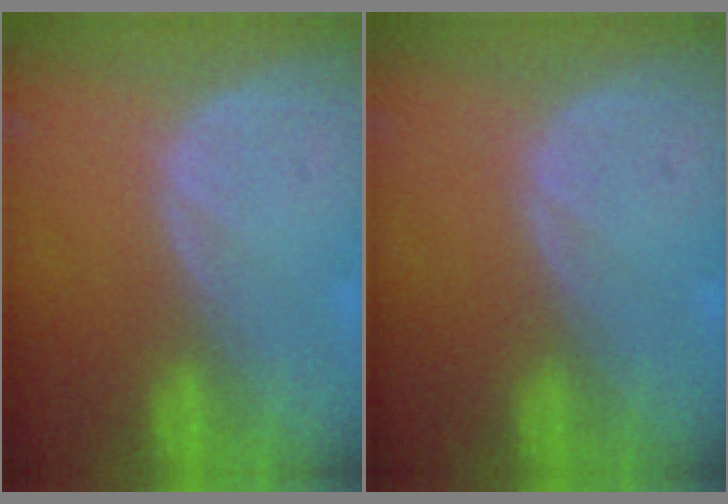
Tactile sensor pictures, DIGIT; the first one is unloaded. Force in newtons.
{"total": 0.0}